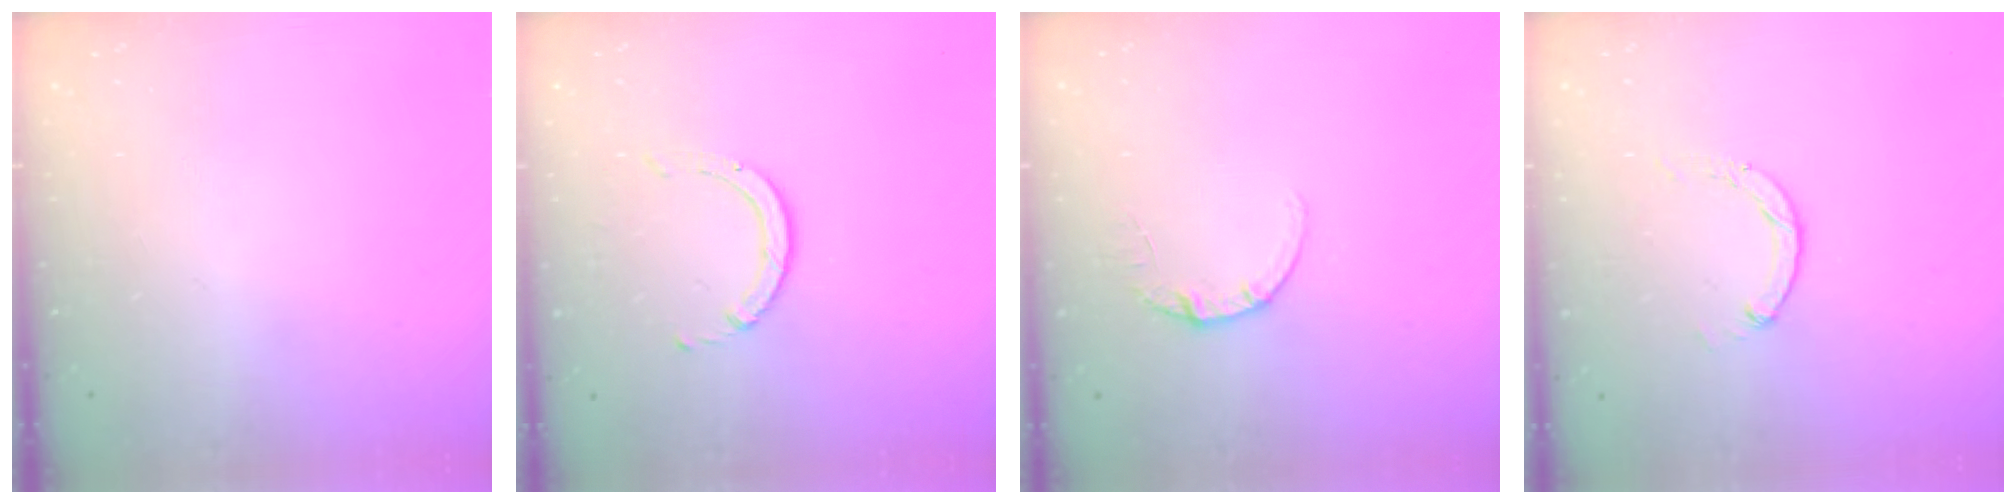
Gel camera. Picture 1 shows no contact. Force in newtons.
{"total": 2.3, "press": 2.3, "slide": 0.3}
{"total": 3.6, "press": 3.6, "slide": 0.3}
{"total": 0.0}